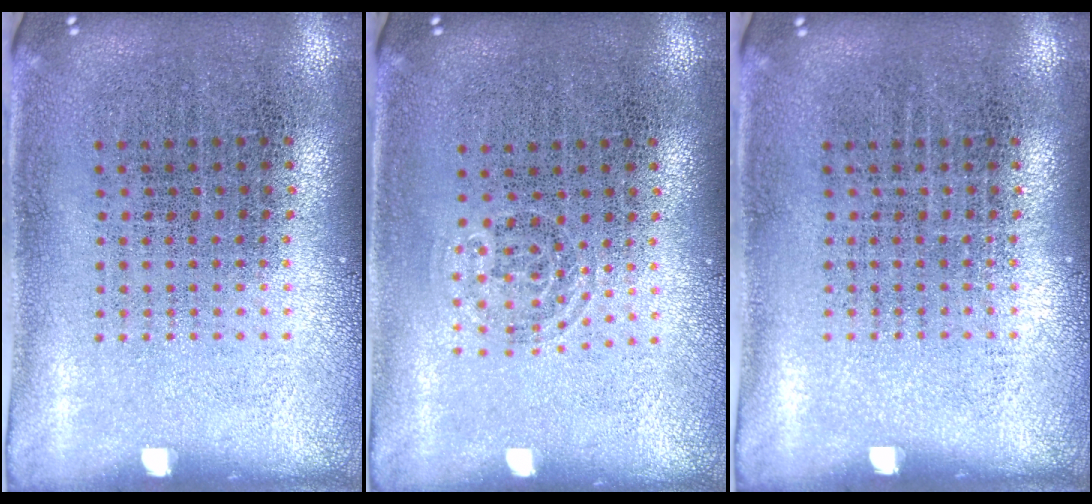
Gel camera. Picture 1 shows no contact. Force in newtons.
{"total": 0.7, "press": 0.6, "slide": 0.5}
{"total": 0.0}